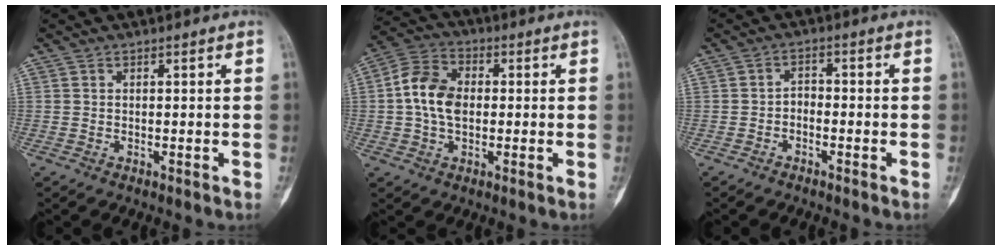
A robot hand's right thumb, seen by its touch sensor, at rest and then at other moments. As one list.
[{"total": 9.5, "force": [0.1, 6.5, 6.9], "torque": [-0.129, 0.021, -0.007]}, {"total": 2.1, "force": [-1.2, 1.1, 1.3], "torque": [-0.015, 0.013, -0.027]}]